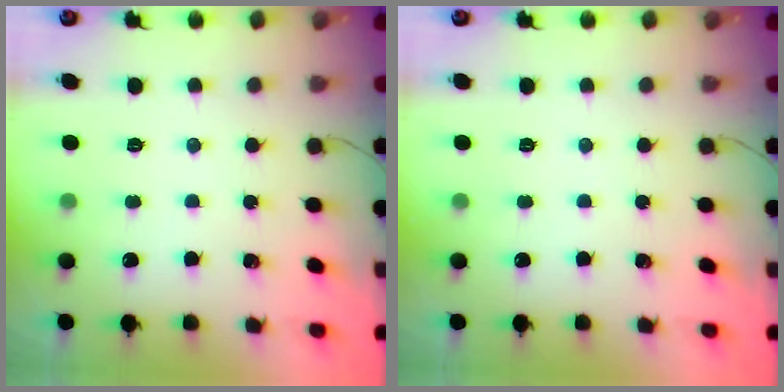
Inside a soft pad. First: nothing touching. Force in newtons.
{"total": 0.0}